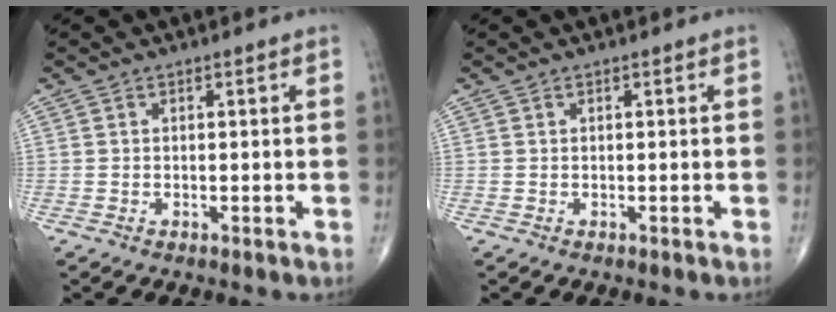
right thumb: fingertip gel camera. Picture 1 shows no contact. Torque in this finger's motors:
{"motor_torque": [0.01, 0.01, 0.00, 0.00, 0.00]}